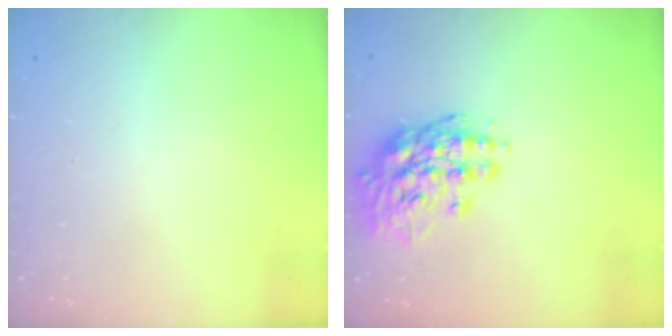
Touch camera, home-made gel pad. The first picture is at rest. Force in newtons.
{"total": 16.0, "press": 15.8, "slide": 2.7}